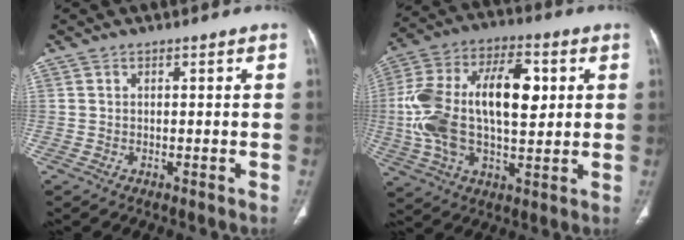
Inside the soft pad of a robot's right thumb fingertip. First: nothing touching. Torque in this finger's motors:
{"motor_torque": [1.57, 1.63, 1.84, 0.29, 0.48]}